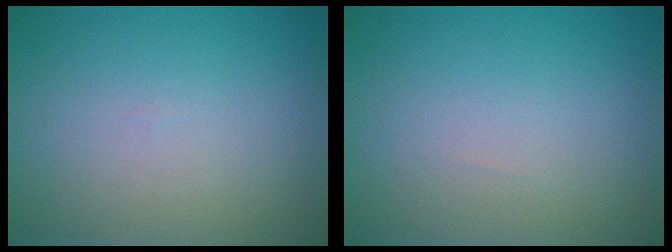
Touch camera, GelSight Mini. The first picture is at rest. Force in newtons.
{"total": 0.0}